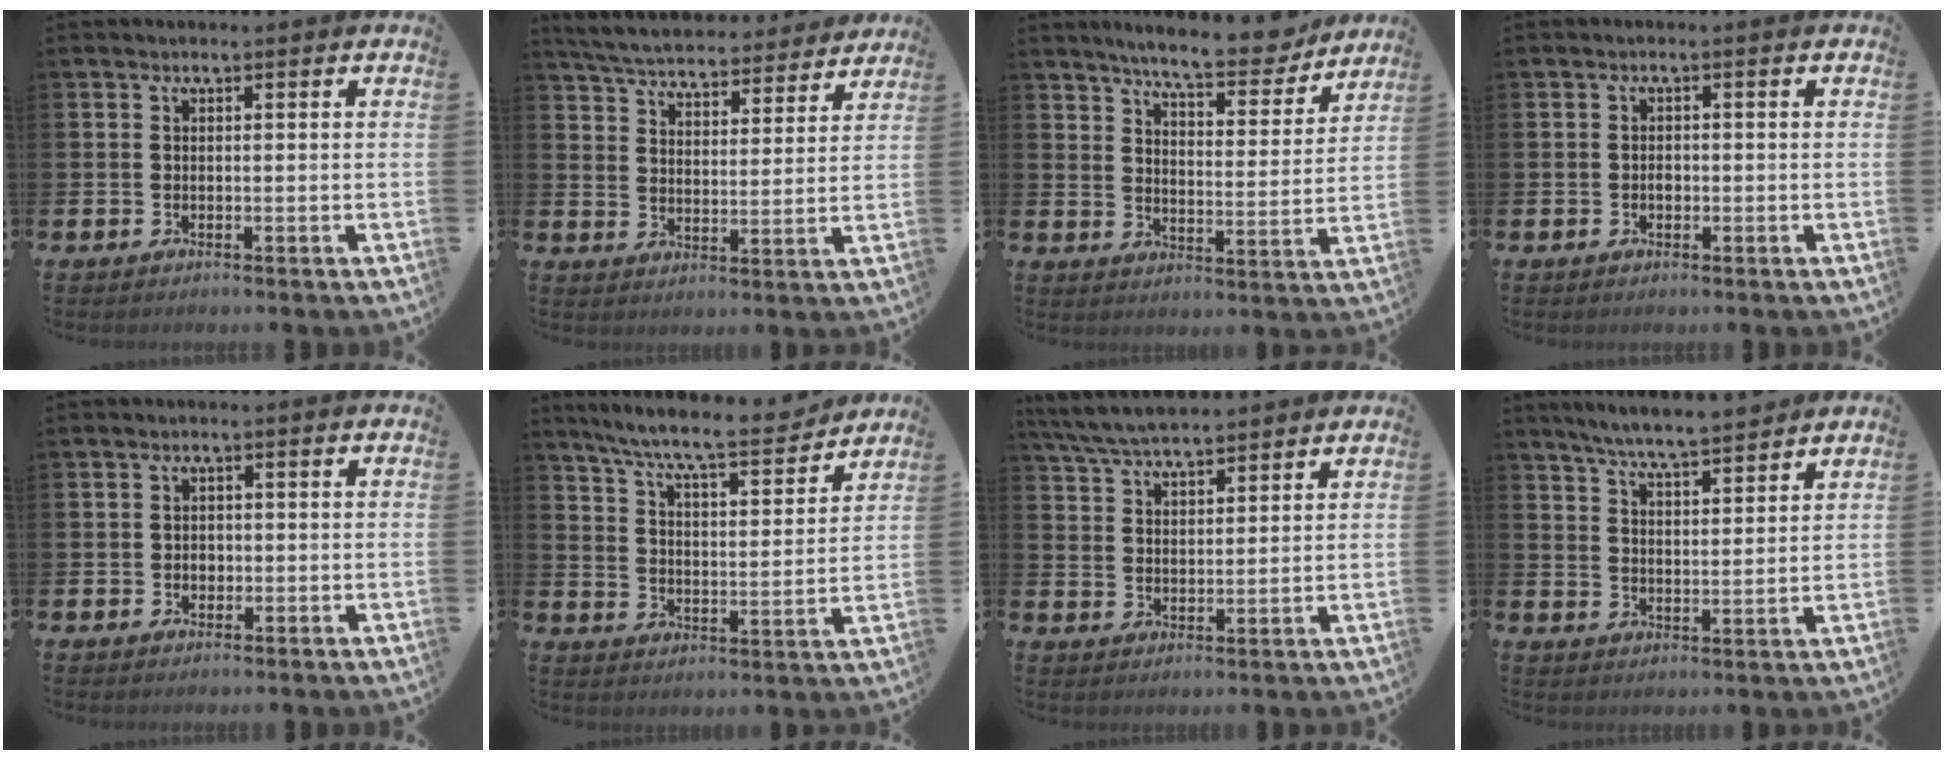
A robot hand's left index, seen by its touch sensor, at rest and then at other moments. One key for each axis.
{"total": 5.8, "fx": 5.7, "fy": 1.0, "fz": 1.0, "tx": -0.050, "ty": -0.038, "tz": 0.099}
{"total": 7.9, "fx": 7.5, "fy": 1.1, "fz": 2.5, "tx": -0.064, "ty": -0.045, "tz": 0.129}
{"total": 1.1, "fx": -0.3, "fy": 0.7, "fz": 0.7, "tx": -0.005, "ty": 0.000, "tz": -0.009}
{"total": 1.4, "fx": -0.3, "fy": 1.2, "fz": 0.7, "tx": -0.006, "ty": 0.004, "tz": -0.009}
{"total": 8.4, "fx": 7.7, "fy": 0.6, "fz": 3.3, "tx": -0.090, "ty": -0.054, "tz": 0.131}
{"total": 6.1, "fx": 5.9, "fy": 0.9, "fz": 1.5, "tx": -0.054, "ty": -0.021, "tz": 0.109}
{"total": 6.1, "fx": 5.9, "fy": -0.1, "fz": 1.4, "tx": -0.051, "ty": -0.031, "tz": 0.105}